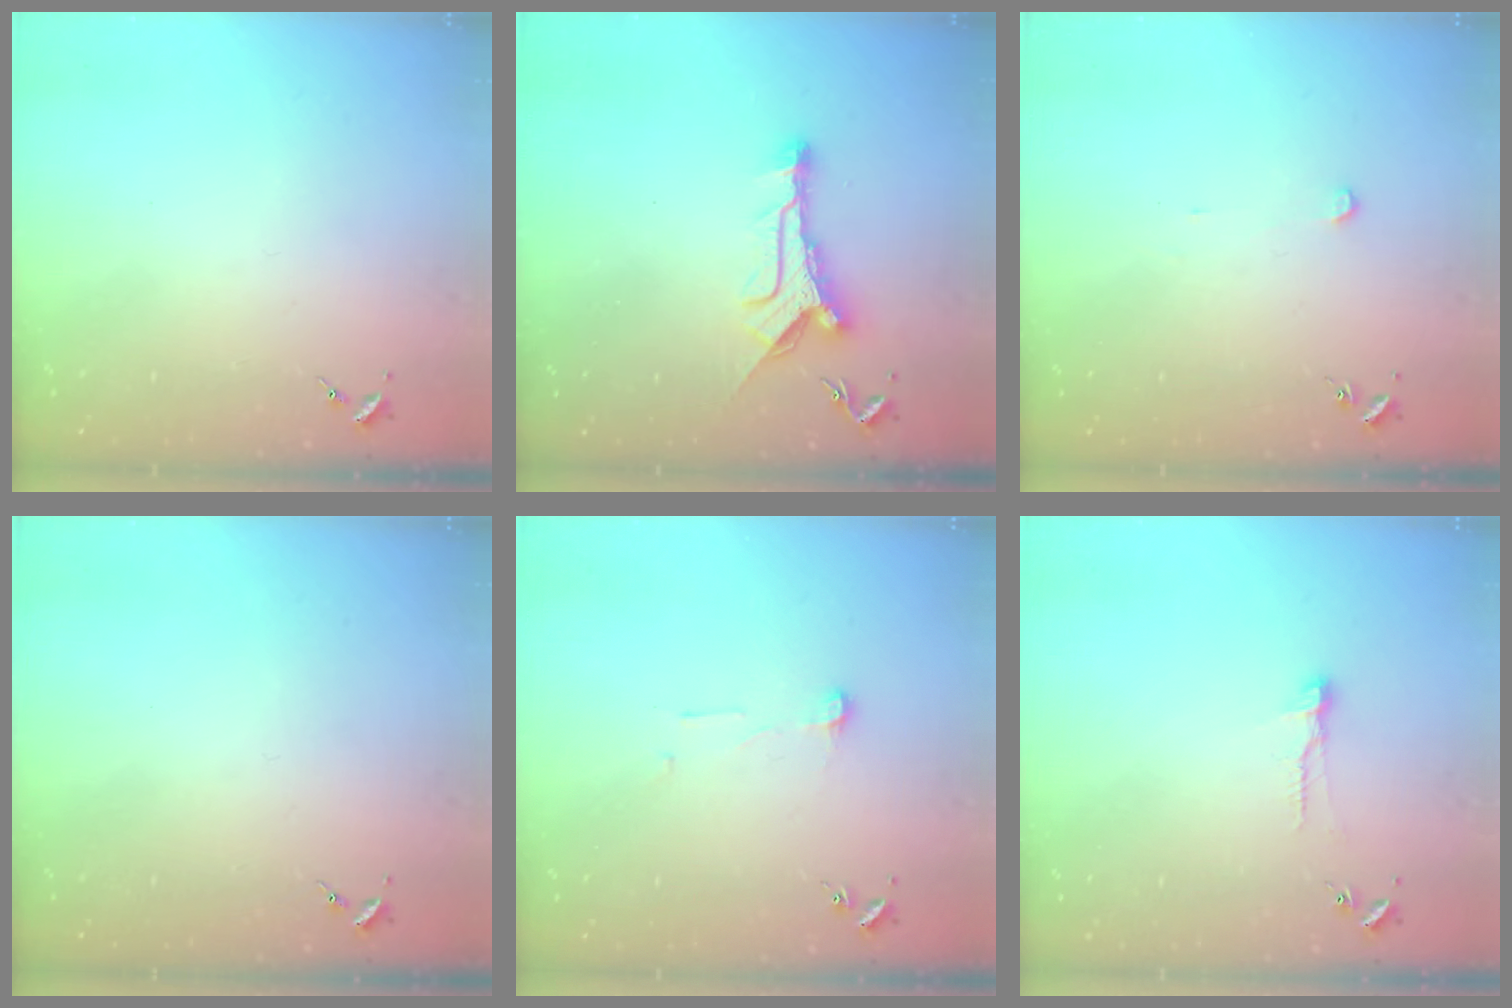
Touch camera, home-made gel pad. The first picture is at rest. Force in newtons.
{"total": 10.7, "press": 10.7, "slide": 0.4}
{"total": 2.5, "press": 2.5, "slide": 0.1}
{"total": 0.0}
{"total": 5.4, "press": 5.4, "slide": 0.4}
{"total": 7.2, "press": 7.1, "slide": 0.6}